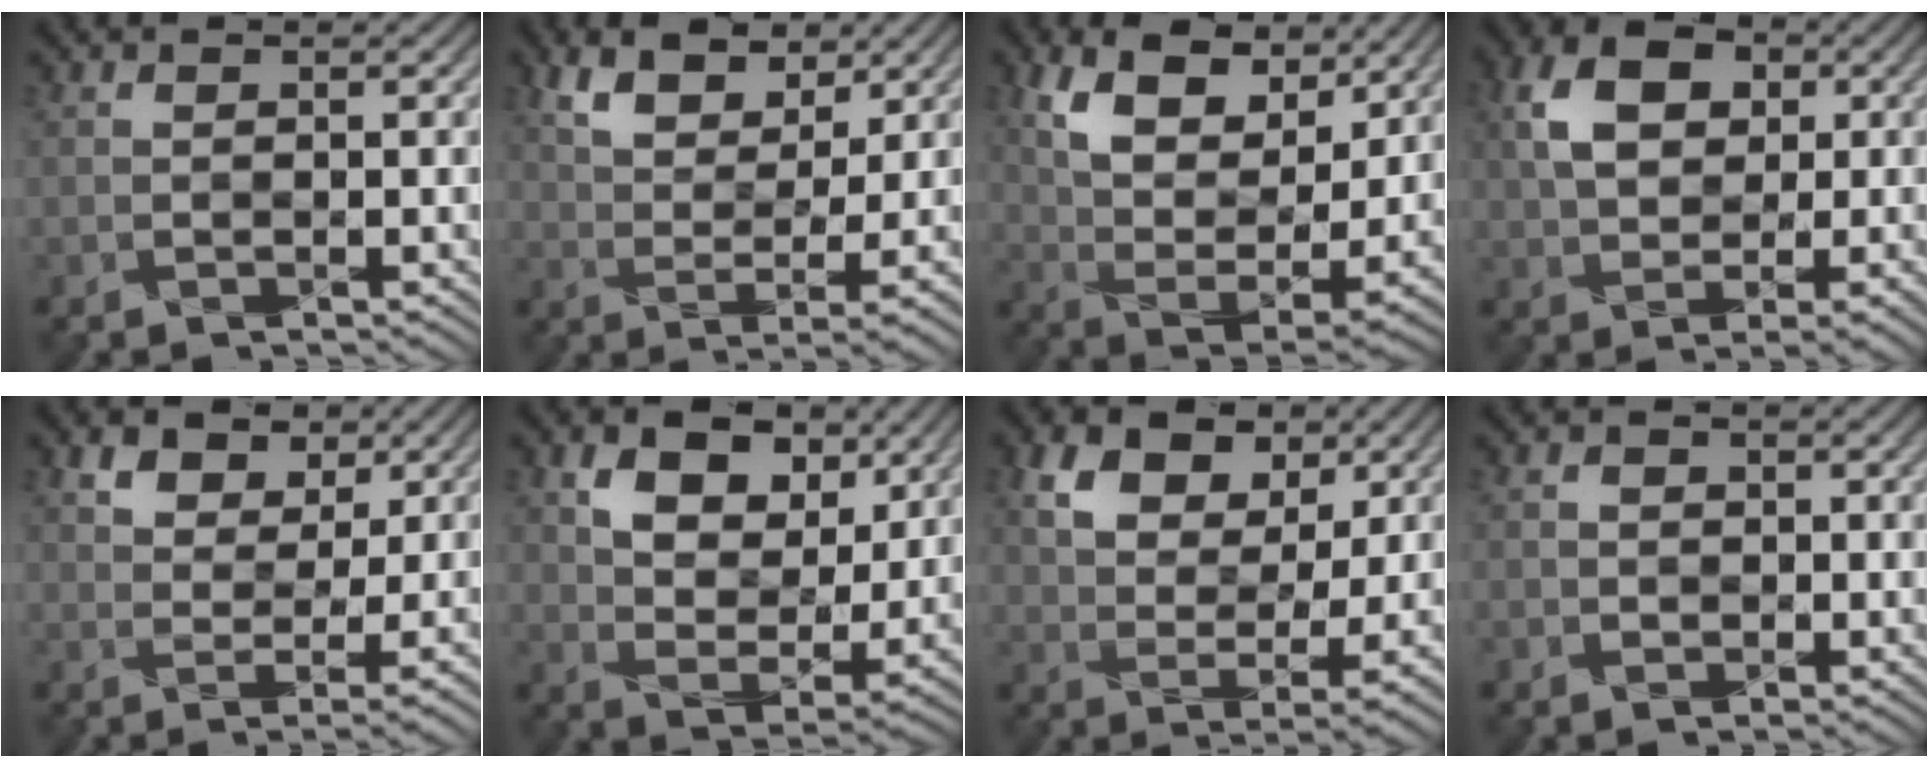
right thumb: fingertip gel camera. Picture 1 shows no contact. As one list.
[{"total": 6.7, "force": [4.0, 2.8, 4.5], "torque": [-0.086, 0.003, 0.082]}, {"total": 11.9, "force": [6.7, 6.0, 7.7], "torque": [-0.160, 0.006, 0.125]}, {"total": 7.3, "force": [1.6, 5.0, 5.1], "torque": [-0.098, 0.011, 0.025]}, {"total": 4.3, "force": [2.1, 2.5, 2.7], "torque": [-0.044, 0.005, 0.036]}, {"total": 9.5, "force": [4.8, 5.9, 5.8], "torque": [-0.110, -0.006, 0.084]}, {"total": 7.3, "force": [3.5, 4.3, 4.7], "torque": [-0.086, 0.003, 0.069]}, {"total": 1.4, "force": [-0.1, 1.3, 0.6], "torque": [-0.009, -0.003, 0.002]}]